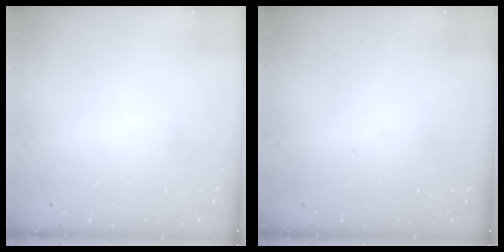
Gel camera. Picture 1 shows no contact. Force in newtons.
{"total": 0.0}